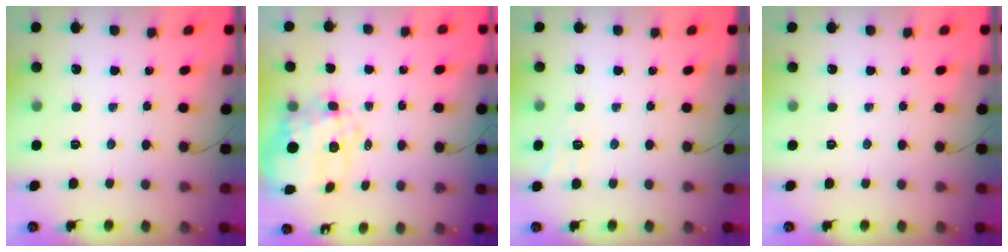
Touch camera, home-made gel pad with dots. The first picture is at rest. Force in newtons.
{"total": 12.9, "press": 12.5, "slide": 3.3}
{"total": 7.0, "press": 6.6, "slide": 2.3}
{"total": 0.0}